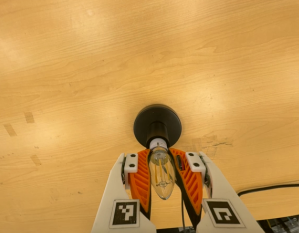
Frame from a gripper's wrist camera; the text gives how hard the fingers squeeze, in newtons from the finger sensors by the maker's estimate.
{"total": 23.0, "left": 25.6, "right": 20.5}